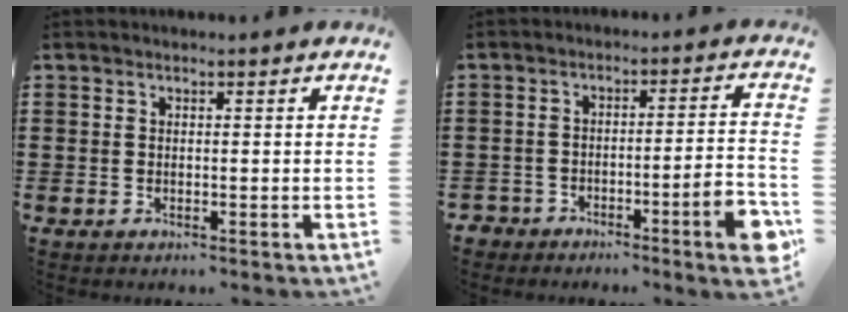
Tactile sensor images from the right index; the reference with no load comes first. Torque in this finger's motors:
{"motor_torque": [1.02, -0.40, 0.16, 0.09]}